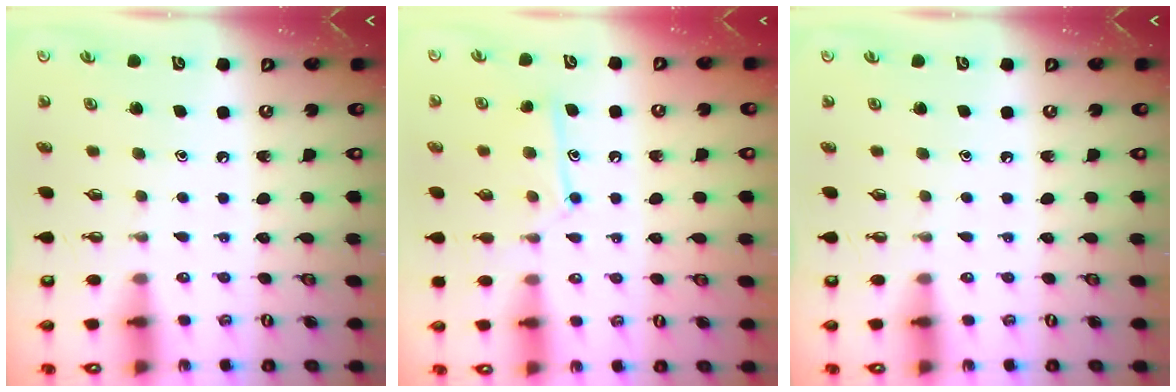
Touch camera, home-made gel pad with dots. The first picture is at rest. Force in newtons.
{"total": 11.8, "press": 11.8, "slide": 0.8}
{"total": 0.0}